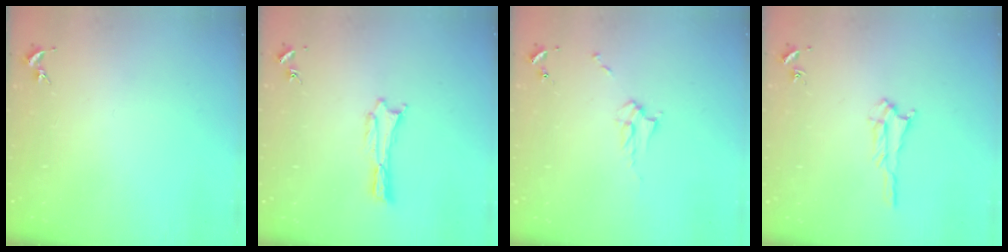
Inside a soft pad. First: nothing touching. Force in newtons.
{"total": 0.7, "press": 0.7, "slide": 0.1}
{"total": 2.9, "press": 2.9, "slide": 0.4}
{"total": 1.6, "press": 1.6, "slide": 0.3}